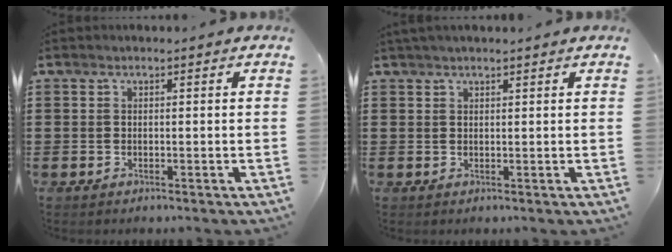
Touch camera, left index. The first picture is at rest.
{"total": 1.1, "force": [1.0, 0.1, 0.5], "torque": [-0.011, 0.001, 0.019]}